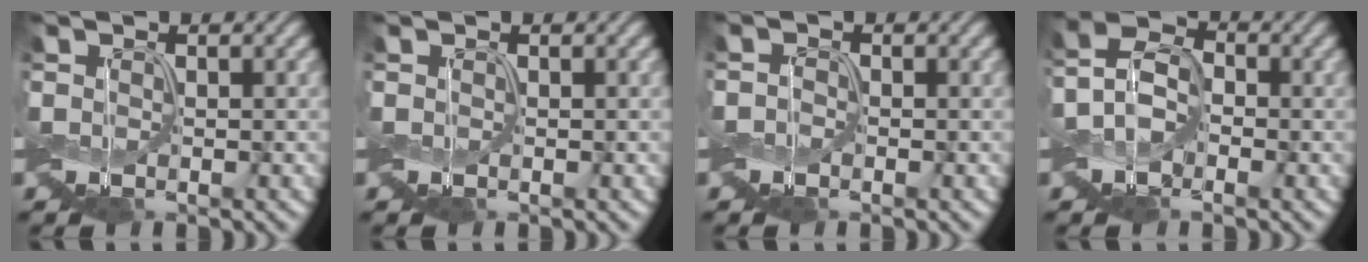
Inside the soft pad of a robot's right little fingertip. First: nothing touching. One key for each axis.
{"total": 0.0}
{"total": 0.8, "fx": -0.4, "fy": 0.6, "fz": 0.1, "tx": -0.004, "ty": 0.002, "tz": -0.014}
{"total": 4.1, "fx": -0.8, "fy": 2.8, "fz": 2.8, "tx": -0.063, "ty": 0.010, "tz": -0.022}